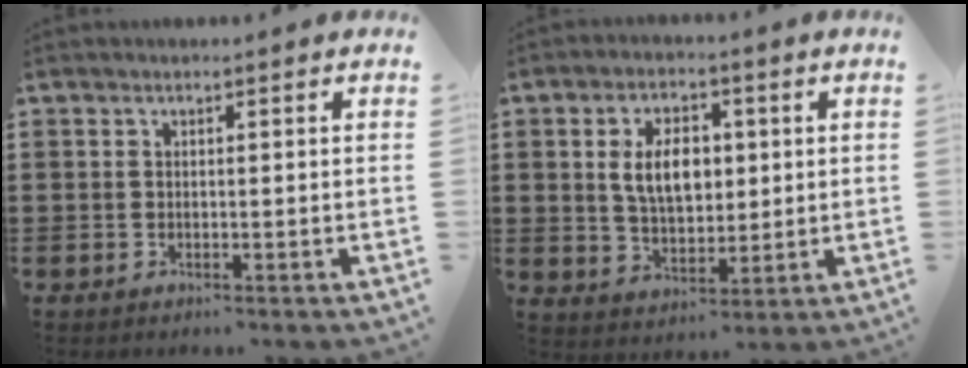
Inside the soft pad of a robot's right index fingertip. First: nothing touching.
{"total": 7.5, "force": [1.2, 4.6, 5.8], "torque": [-0.114, 0.006, 0.015]}